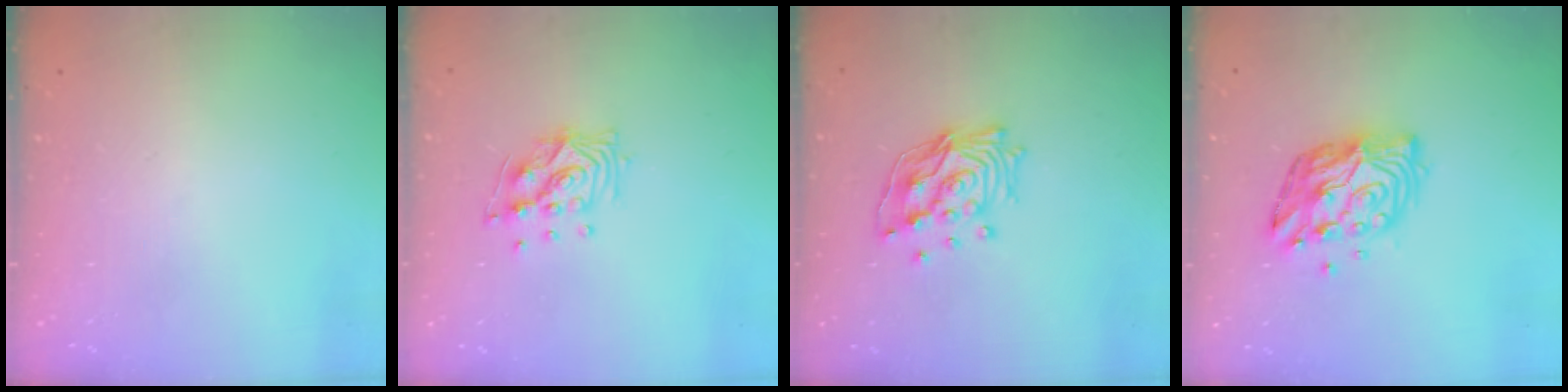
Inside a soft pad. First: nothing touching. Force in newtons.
{"total": 10.2, "press": 10.2, "slide": 1.2}
{"total": 14.9, "press": 14.8, "slide": 1.4}
{"total": 11.7, "press": 11.7, "slide": 1.1}